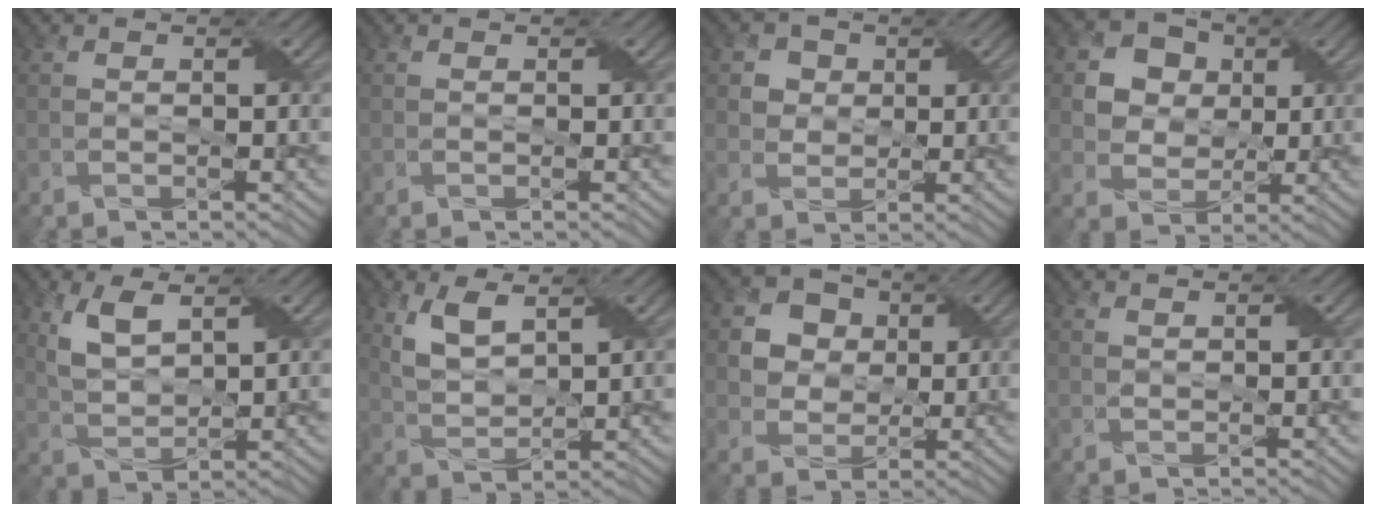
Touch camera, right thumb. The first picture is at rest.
{"total": 0.0}
{"total": 3.9, "force": [1.4, 3.4, 1.3], "torque": [-0.045, -0.004, 0.026]}
{"total": 6.7, "force": [1.9, 5.7, 2.8], "torque": [-0.078, 0.007, 0.017]}
{"total": 5.7, "force": [2.8, 2.6, 4.3], "torque": [-0.103, -0.001, 0.056]}
{"total": 5.8, "force": [3.0, 2.6, 4.2], "torque": [-0.102, -0.002, 0.060]}
{"total": 5.9, "force": [1.5, 5.1, 2.4], "torque": [-0.063, 0.007, 0.010]}
{"total": 0.5, "force": [0.4, 0.2, 0.3], "torque": [-0.010, 0.002, 0.009]}